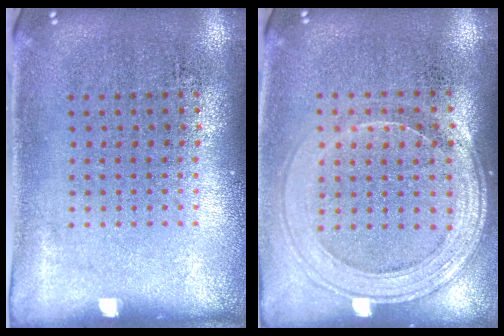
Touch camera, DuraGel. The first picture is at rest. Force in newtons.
{"total": 1.6, "press": 1.4, "slide": 0.7}